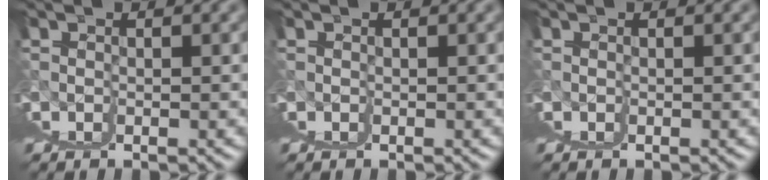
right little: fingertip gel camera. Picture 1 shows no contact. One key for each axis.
{"total": 0.0}
{"total": 0.0}